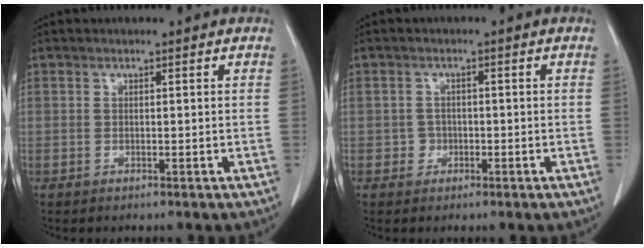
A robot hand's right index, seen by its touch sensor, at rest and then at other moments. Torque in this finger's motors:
{"motor_torque": [-0.12, 0.05, -0.08, -0.02]}